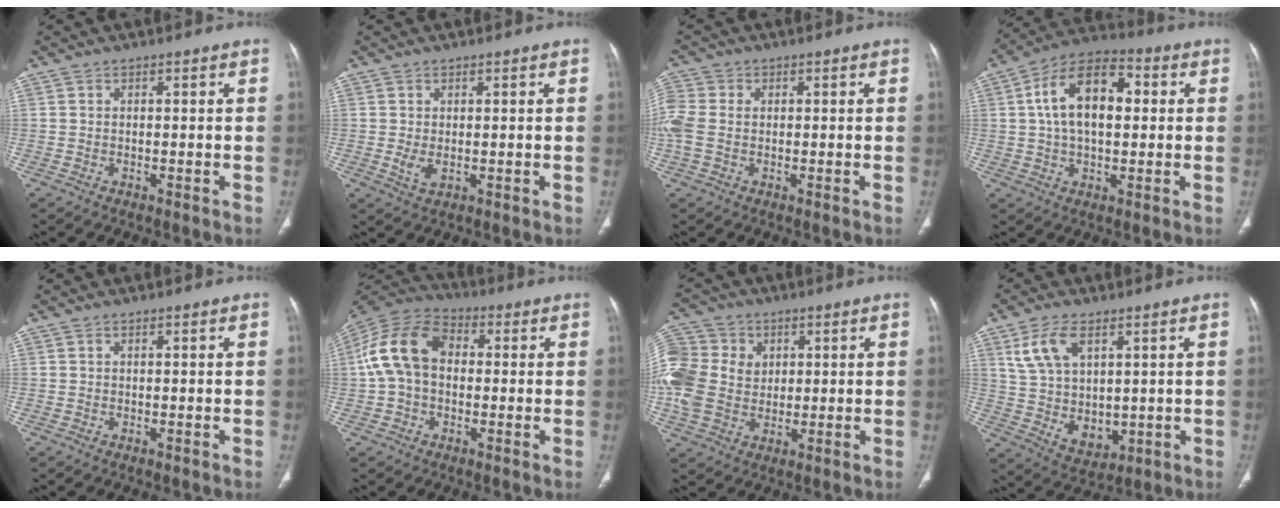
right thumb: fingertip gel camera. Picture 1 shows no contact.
{"total": 2.5, "force": [0.0, 1.3, 2.1], "torque": [-0.040, -0.008, 0.006]}
{"total": 5.9, "force": [0.0, 4.3, 4.1], "torque": [-0.124, 0.012, -0.001]}
{"total": 14.8, "force": [2.3, 8.5, 11.9], "torque": [-0.193, 0.026, 0.031]}
{"total": 0.0}
{"total": 13.6, "force": [0.8, 9.5, 9.7], "torque": [-0.184, 0.038, 0.003]}
{"total": 17.2, "force": [1.9, 14.0, 9.7], "torque": [-0.224, 0.018, 0.040]}
{"total": 11.4, "force": [4.1, 7.0, 8.1], "torque": [-0.138, -0.017, 0.094]}